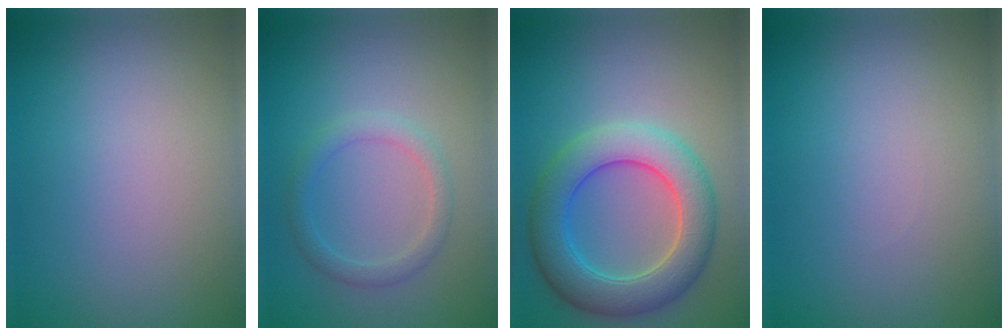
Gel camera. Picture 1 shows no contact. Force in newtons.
{"total": 2.0, "press": 2.0, "slide": 0.1}
{"total": 6.8, "press": 6.8, "slide": 0.2}
{"total": 0.0}